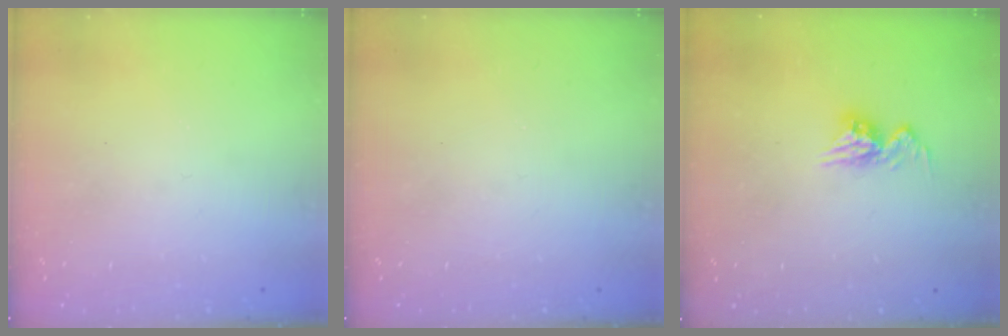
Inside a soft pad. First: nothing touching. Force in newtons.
{"total": 0.0}
{"total": 9.4, "press": 9.4, "slide": 0.9}